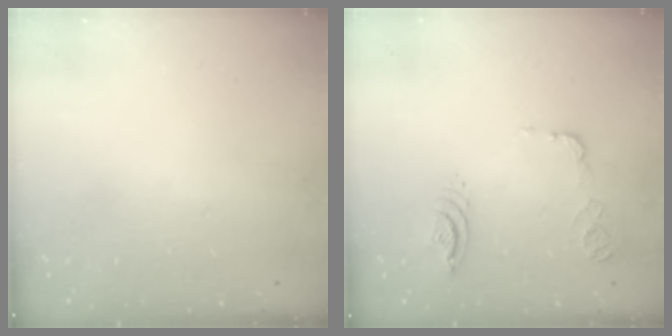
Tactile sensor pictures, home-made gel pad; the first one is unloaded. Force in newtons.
{"total": 10.8, "press": 10.7, "slide": 1.4}